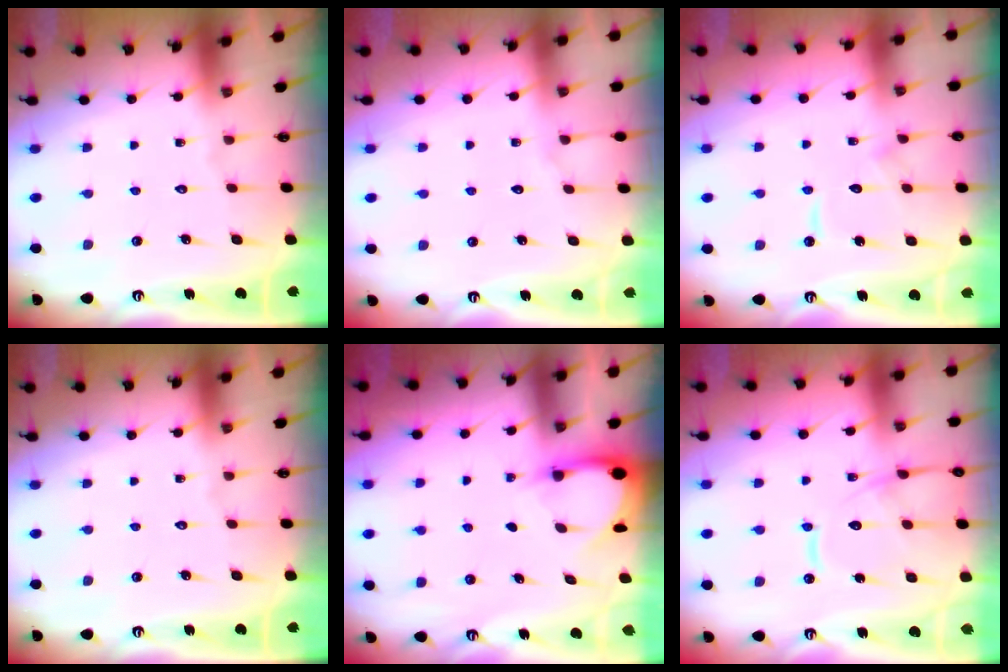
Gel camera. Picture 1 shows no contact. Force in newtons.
{"total": 2.6, "press": 2.6, "slide": 0.4}
{"total": 8.9, "press": 8.9, "slide": 0.8}
{"total": 0.0}
{"total": 4.0, "press": 4.0, "slide": 0.2}
{"total": 14.1, "press": 14.0, "slide": 1.3}